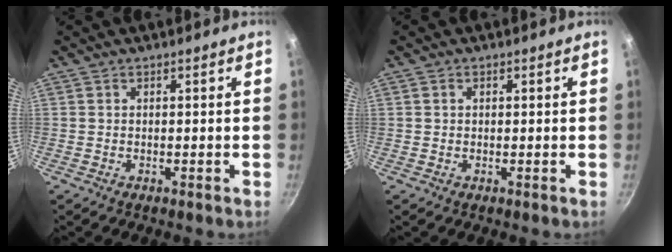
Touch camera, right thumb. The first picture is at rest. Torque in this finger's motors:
{"motor_torque": [-0.07, -0.23, -0.32, 0.07, -0.01]}